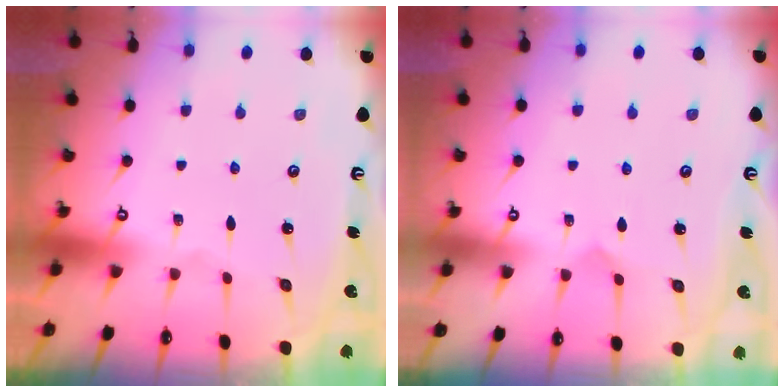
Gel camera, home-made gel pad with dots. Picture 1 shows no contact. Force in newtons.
{"total": 2.5, "press": 2.5, "slide": 0.2}